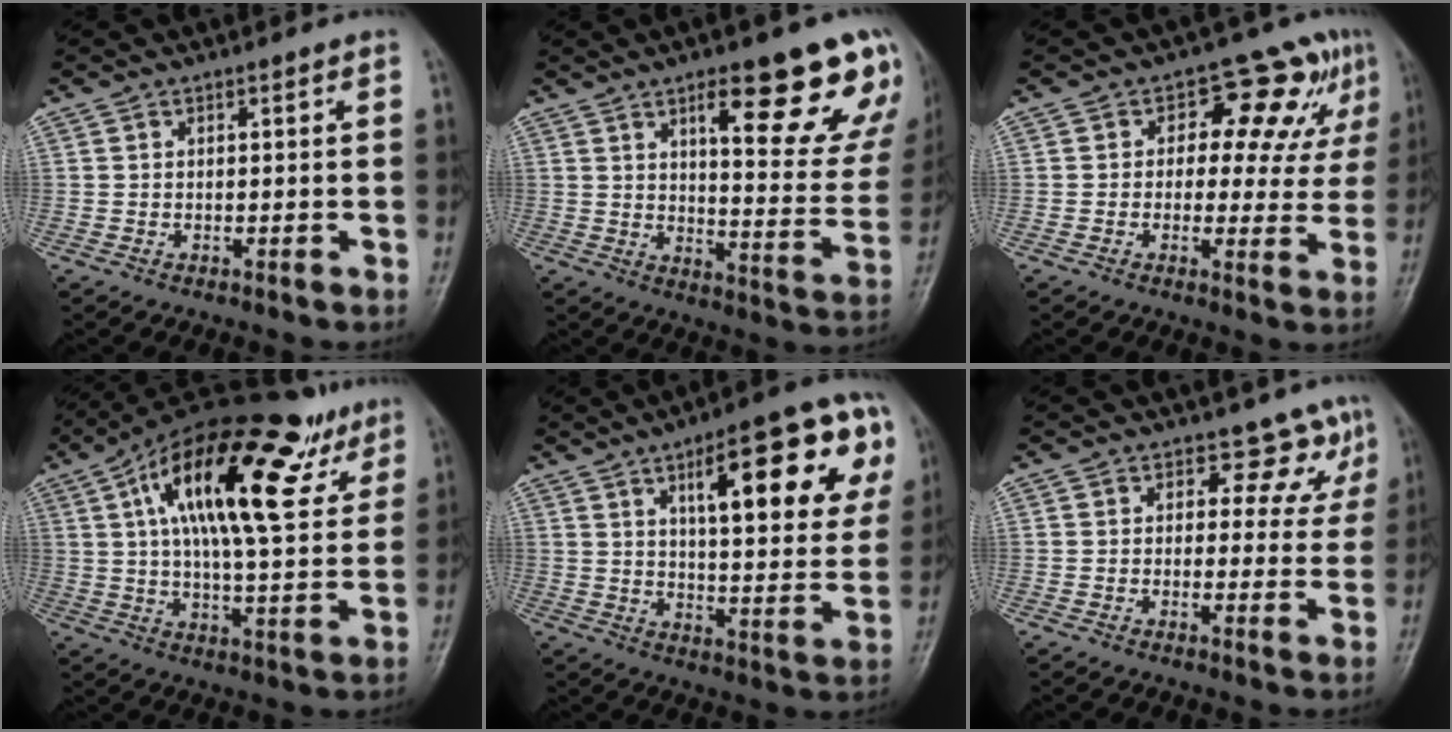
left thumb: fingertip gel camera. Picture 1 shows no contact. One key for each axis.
{"total": 21.3, "fx": 12.2, "fy": 6.1, "fz": 16.3, "tx": -0.165, "ty": -0.053, "tz": 0.167}
{"total": 11.8, "fx": 4.4, "fy": 7.0, "fz": 8.5, "tx": -0.049, "ty": 0.001, "tz": 0.050}
{"total": 26.3, "fx": 11.1, "fy": 10.2, "fz": 21.6, "tx": -0.327, "ty": 0.000, "tz": 0.170}
{"total": 22.1, "fx": 9.0, "fy": 6.9, "fz": 18.9, "tx": -0.226, "ty": -0.013, "tz": 0.125}
{"total": 6.1, "fx": 3.9, "fy": 4.2, "fz": 2.0, "tx": 0.013, "ty": -0.020, "tz": 0.034}